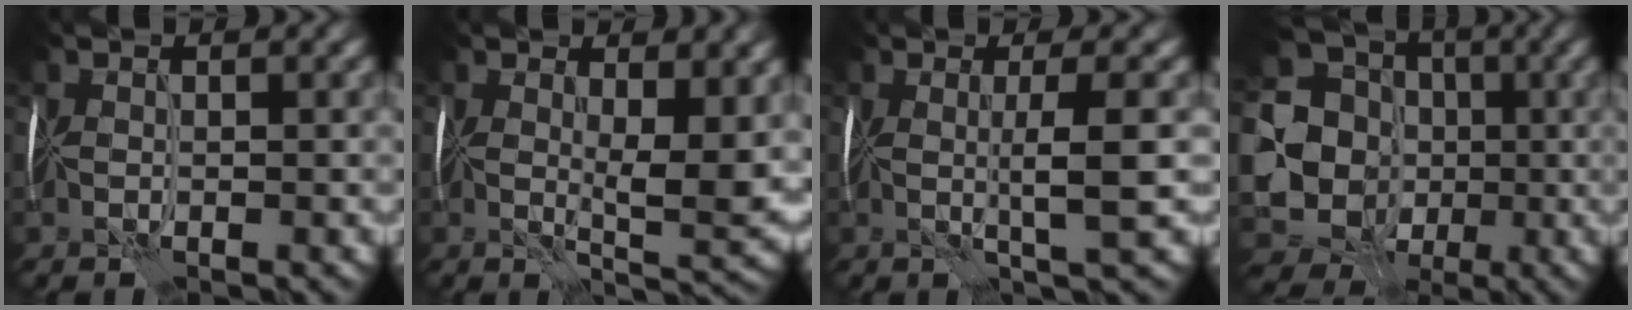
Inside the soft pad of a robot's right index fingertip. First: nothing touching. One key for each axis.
{"total": 5.6, "fx": 1.3, "fy": 1.9, "fz": 5.1, "tx": -0.082, "ty": -0.012, "tz": 0.026}
{"total": 3.3, "fx": -0.1, "fy": 0.4, "fz": 3.2, "tx": -0.052, "ty": 0.003, "tz": -0.004}
{"total": 13.6, "fx": -1.6, "fy": 12.8, "fz": 4.3, "tx": -0.117, "ty": -0.003, "tz": -0.040}